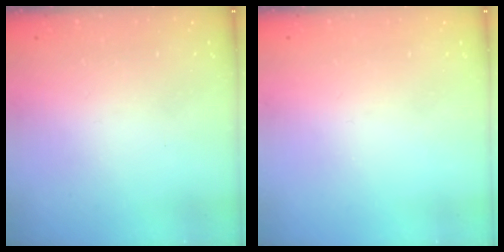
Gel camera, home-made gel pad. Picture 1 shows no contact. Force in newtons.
{"total": 0.0}